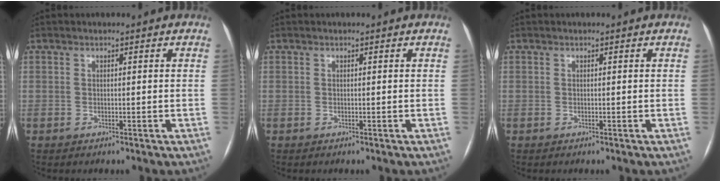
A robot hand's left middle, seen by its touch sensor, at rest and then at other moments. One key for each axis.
{"total": 0.0}
{"total": 0.0}